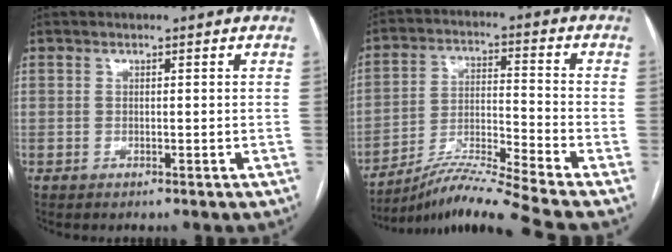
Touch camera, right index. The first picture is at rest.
{"total": 12.7, "force": [-11.1, -3.3, 5.3], "torque": [-0.099, -0.003, -0.198]}